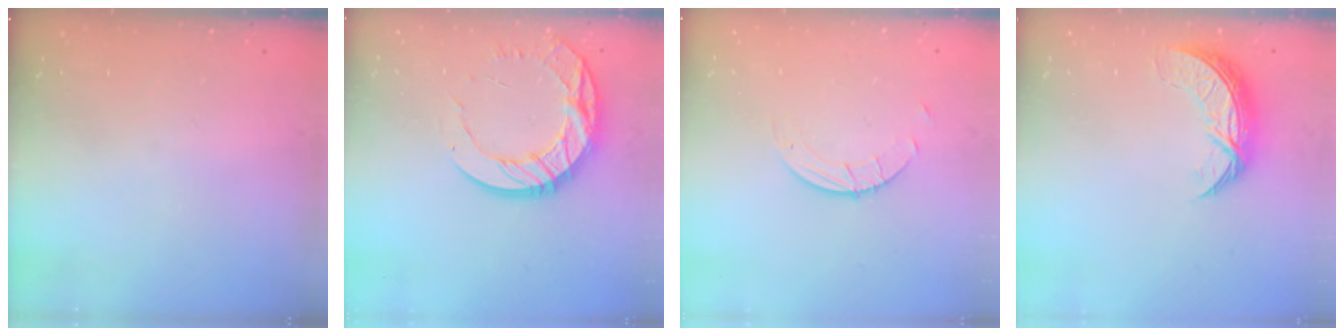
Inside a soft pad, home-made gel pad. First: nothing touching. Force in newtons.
{"total": 15.4, "press": 15.3, "slide": 1.3}
{"total": 2.7, "press": 2.7, "slide": 0.3}
{"total": 7.7, "press": 7.6, "slide": 0.7}